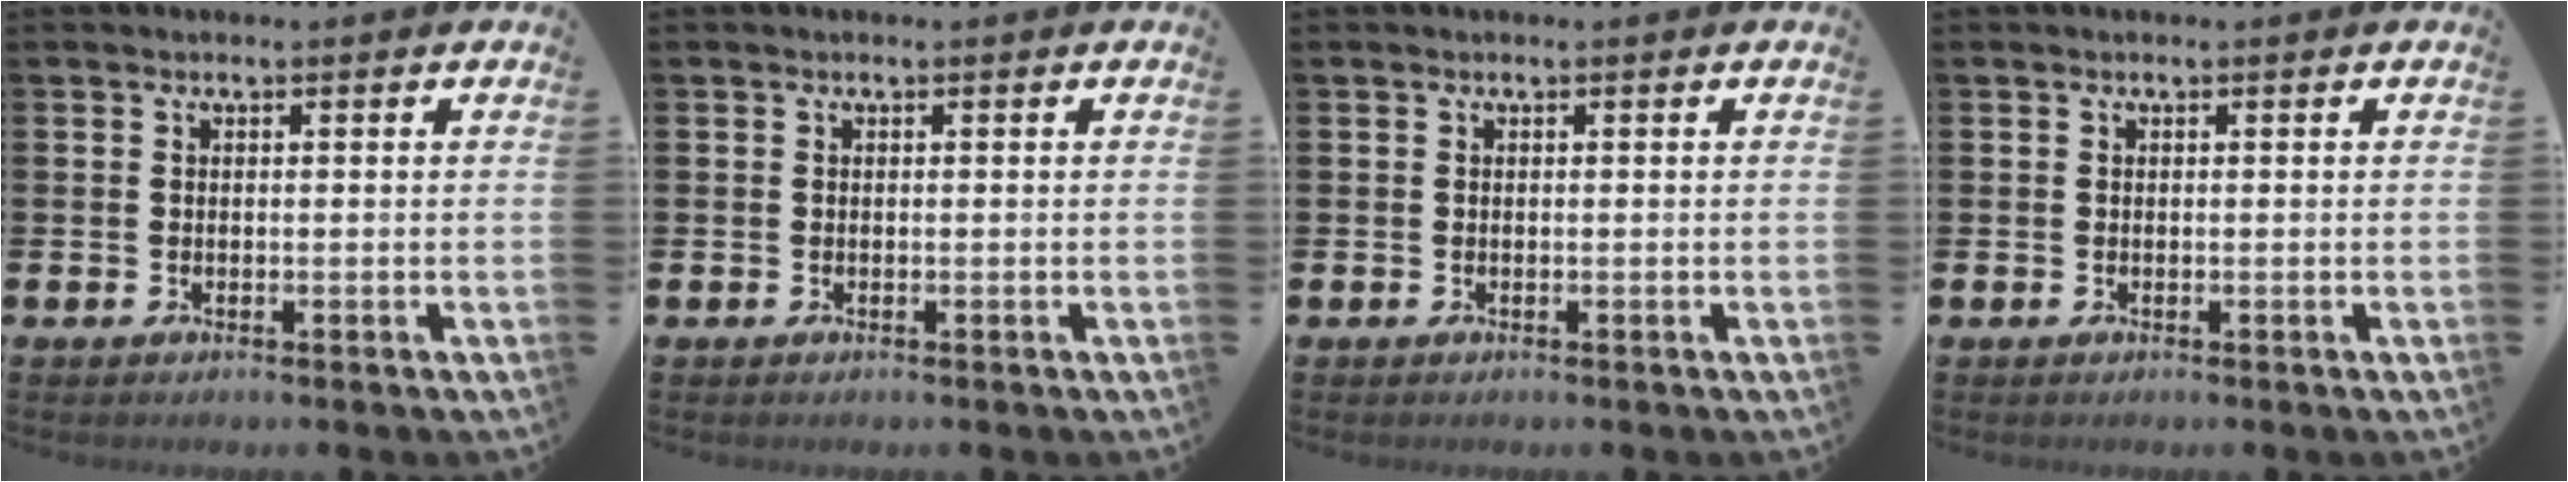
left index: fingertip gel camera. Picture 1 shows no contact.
{"total": 0.0}
{"total": 0.0}
{"total": 0.0}